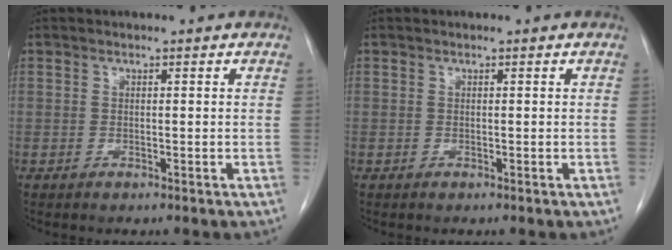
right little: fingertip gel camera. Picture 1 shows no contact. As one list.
[{"total": 0.0}]